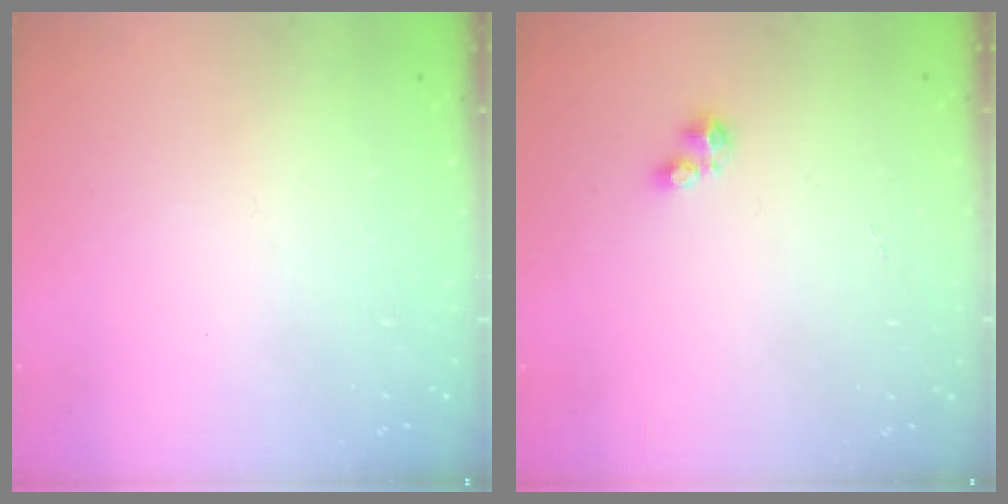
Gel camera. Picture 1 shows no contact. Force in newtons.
{"total": 2.5, "press": 2.5, "slide": 0.4}